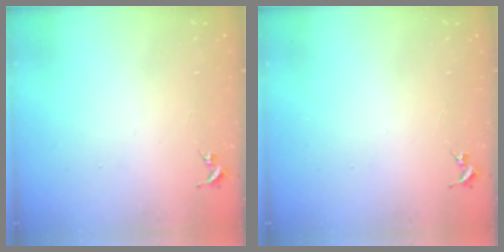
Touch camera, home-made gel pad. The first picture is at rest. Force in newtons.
{"total": 0.0}